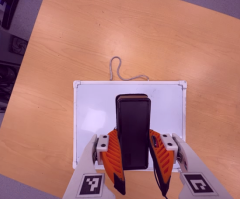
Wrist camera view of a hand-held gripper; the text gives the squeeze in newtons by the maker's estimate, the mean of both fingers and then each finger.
{"total": 7.0, "left": 6.1, "right": 7.8}